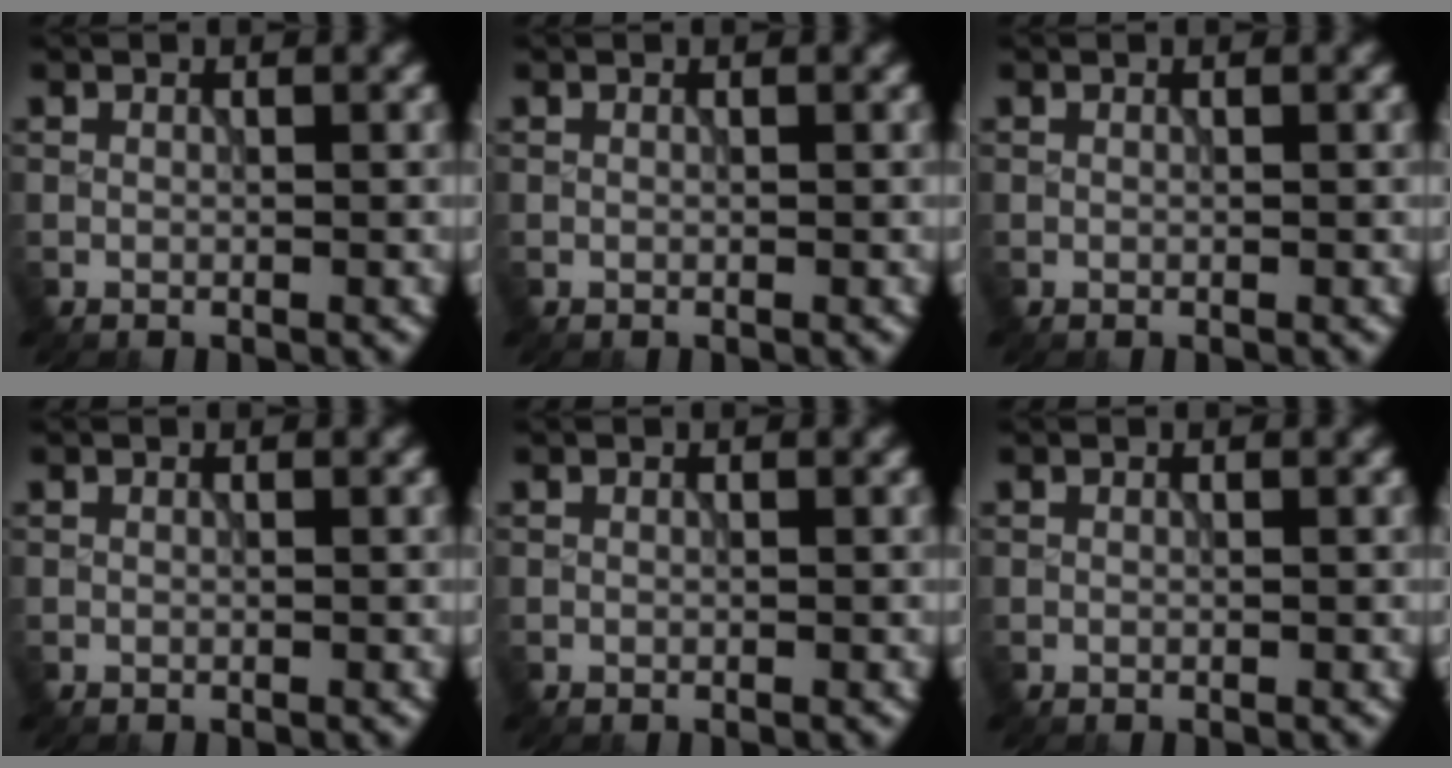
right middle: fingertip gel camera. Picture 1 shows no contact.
{"total": 0.0}
{"total": 0.0}
{"total": 0.0}
{"total": 0.0}
{"total": 0.0}